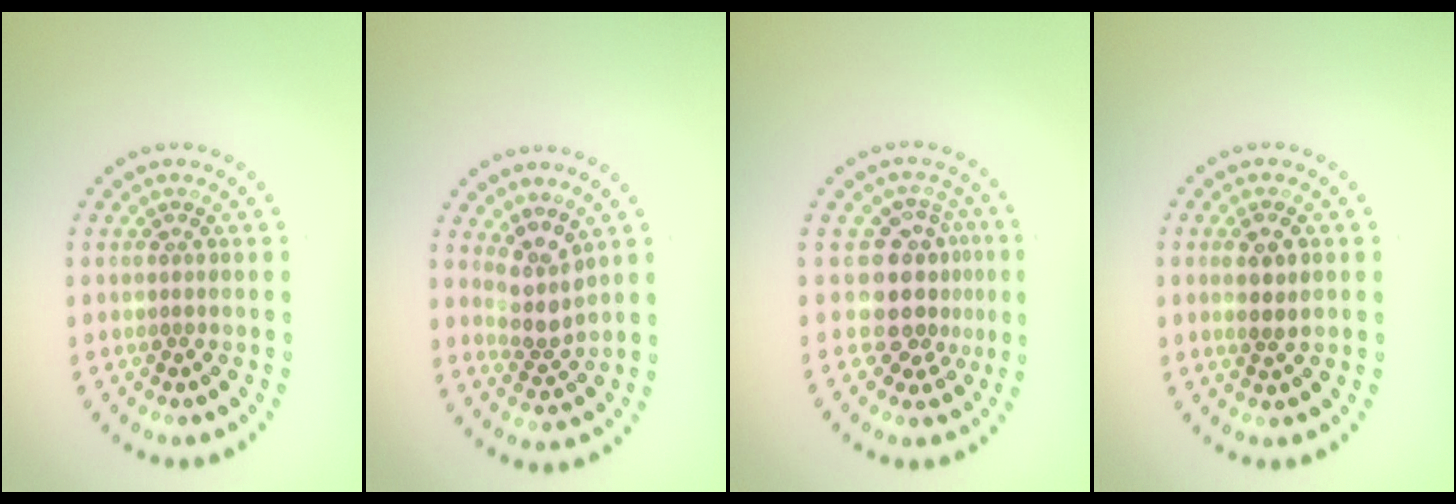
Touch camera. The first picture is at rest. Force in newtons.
{"total": 2.8, "press": 2.1, "slide": 1.8}
{"total": 4.2, "press": 3.4, "slide": 2.5}
{"total": 1.9, "press": 1.7, "slide": 0.7}